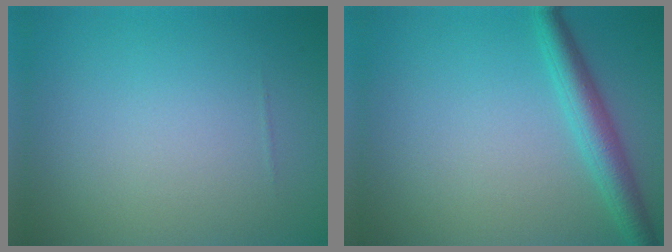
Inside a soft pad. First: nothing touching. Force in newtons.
{"total": 3.5, "press": 3.5, "slide": 0.1}